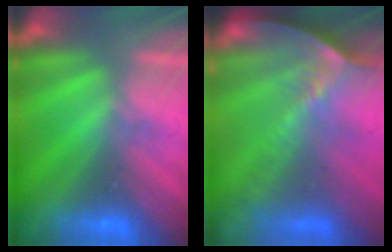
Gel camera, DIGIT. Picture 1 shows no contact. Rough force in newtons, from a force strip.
{"total": 9.6}